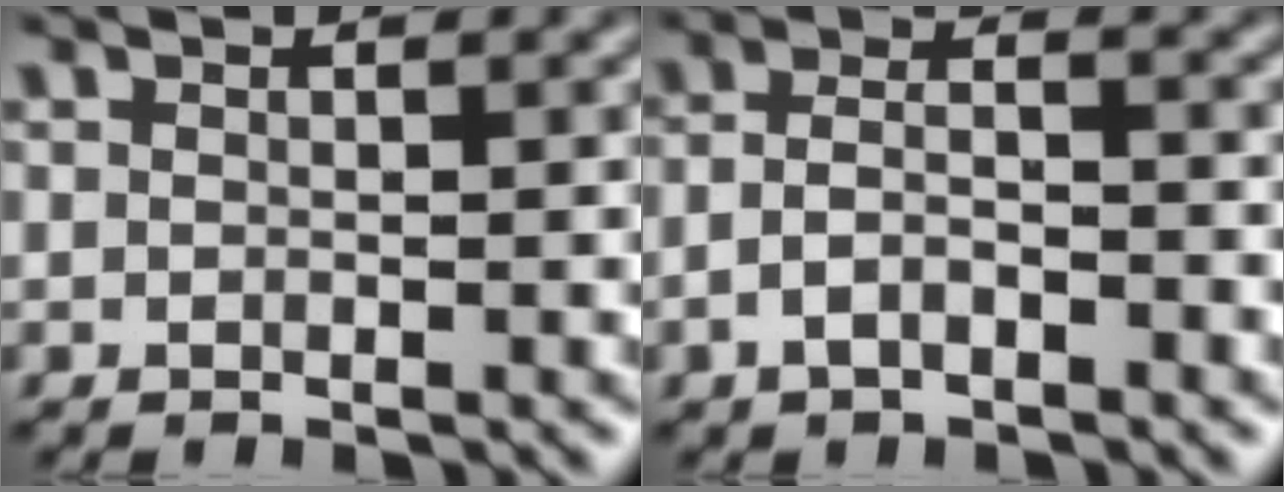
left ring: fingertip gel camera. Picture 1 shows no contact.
{"total": 2.9, "force": [-1.3, 1.4, 2.2], "torque": [-0.044, 0.003, -0.029]}